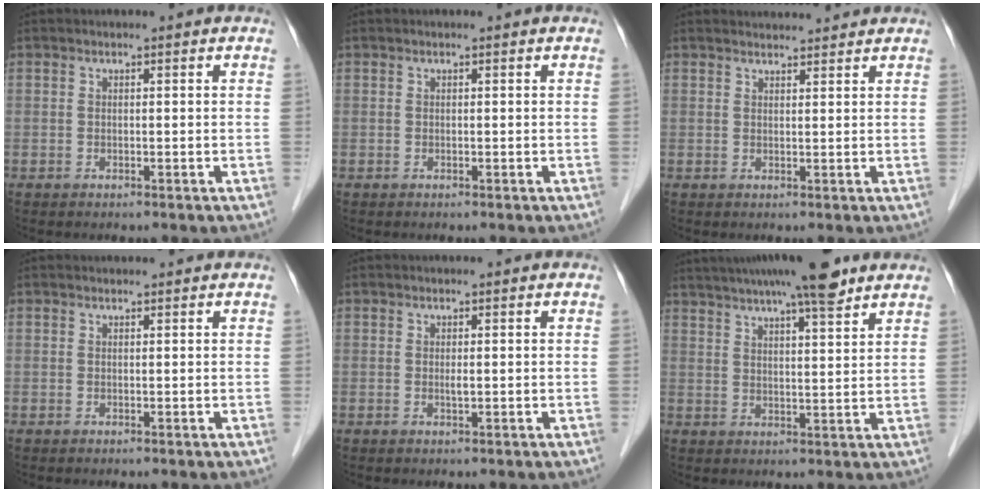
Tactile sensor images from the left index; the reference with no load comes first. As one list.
[{"total": 0.0}, {"total": 4.3, "force": [4.2, 0.5, 0.5], "torque": [-0.013, 0.020, 0.056]}, {"total": 1.0, "force": [1.0, 0.1, 0.2], "torque": [-0.007, 0.012, 0.019]}, {"total": 0.7, "force": [0.1, 0.1, 0.7], "torque": [-0.016, -0.002, 0.002]}, {"total": 14.4, "force": [11.5, 1.3, 8.6], "torque": [-0.144, 0.029, 0.167]}]